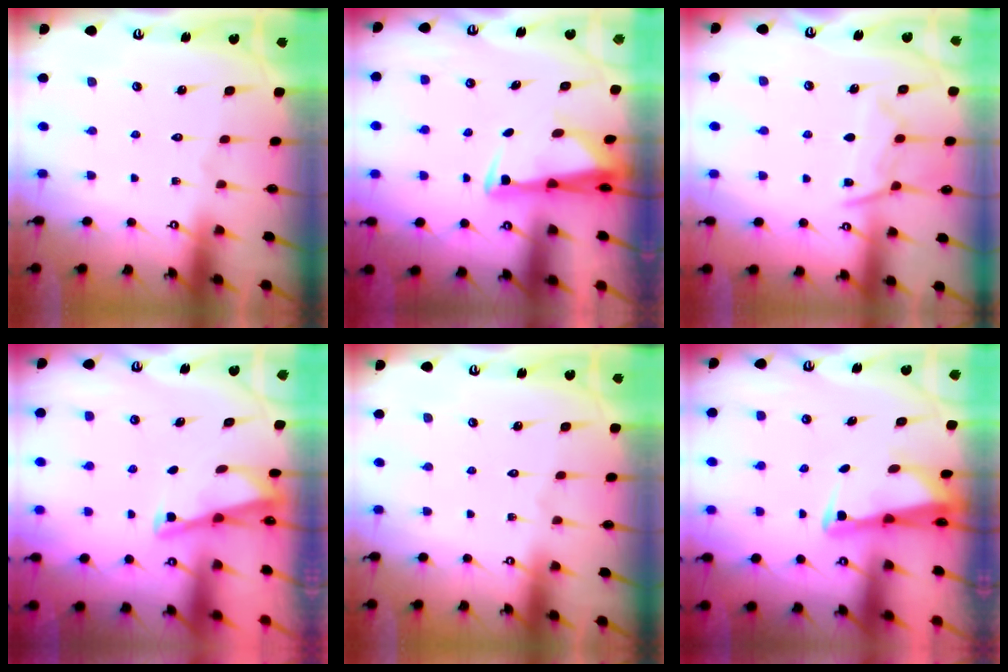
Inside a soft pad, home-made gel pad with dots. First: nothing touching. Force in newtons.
{"total": 2.8, "press": 2.7, "slide": 0.9}
{"total": 10.3, "press": 10.3, "slide": 1.0}
{"total": 2.7, "press": 2.7, "slide": 0.2}
{"total": 0.0}
{"total": 2.4, "press": 2.3, "slide": 0.5}